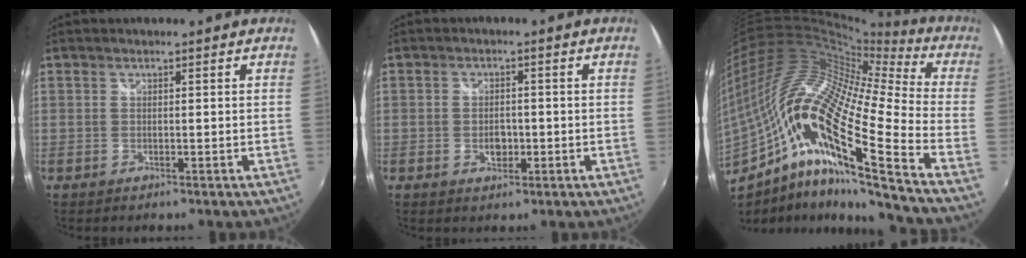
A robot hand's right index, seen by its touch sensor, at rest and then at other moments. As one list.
[{"total": 3.0, "force": [-0.8, 2.1, 2.0], "torque": [-0.032, 0.001, -0.012]}, {"total": 25.8, "force": [-8.5, 4.8, 23.9], "torque": [-0.398, -0.060, -0.170]}]